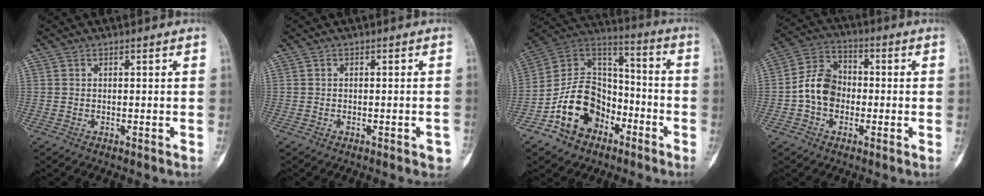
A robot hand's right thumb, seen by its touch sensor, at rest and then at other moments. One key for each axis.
{"total": 2.2, "fx": -1.0, "fy": 0.7, "fz": 1.8, "tx": -0.019, "ty": 0.006, "tz": -0.011}
{"total": 16.8, "fx": -7.8, "fy": 12.2, "fz": 8.6, "tx": -0.114, "ty": 0.086, "tz": -0.140}
{"total": 9.2, "fx": -1.4, "fy": 7.2, "fz": 5.6, "tx": -0.086, "ty": 0.033, "tz": -0.039}